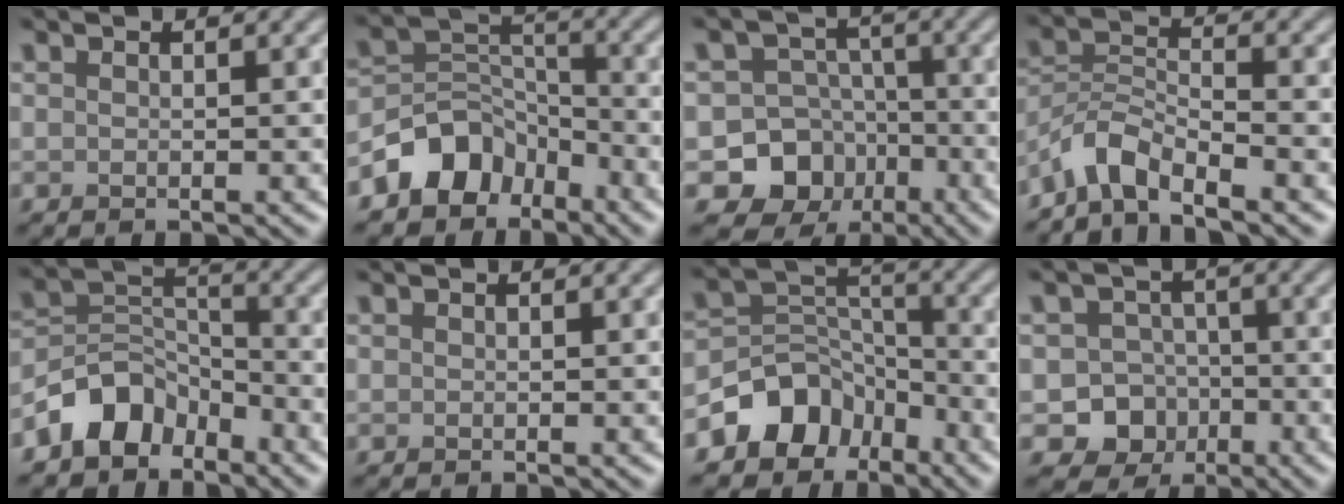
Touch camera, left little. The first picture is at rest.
{"total": 5.7, "force": [-3.8, 3.9, 1.8], "torque": [-0.021, 0.005, -0.079]}
{"total": 10.1, "force": [-4.5, 8.8, 1.9], "torque": [-0.013, -0.012, -0.097]}
{"total": 4.4, "force": [-3.6, 1.2, 2.1], "torque": [-0.035, 0.003, -0.081]}
{"total": 5.2, "force": [-3.7, 3.2, 1.8], "torque": [-0.027, 0.007, -0.078]}
{"total": 0.0}
{"total": 6.4, "force": [-4.0, 4.6, 2.0], "torque": [-0.018, 0.000, -0.080]}
{"total": 7.5, "force": [-3.1, 6.6, 1.6], "torque": [0.004, -0.011, -0.069]}